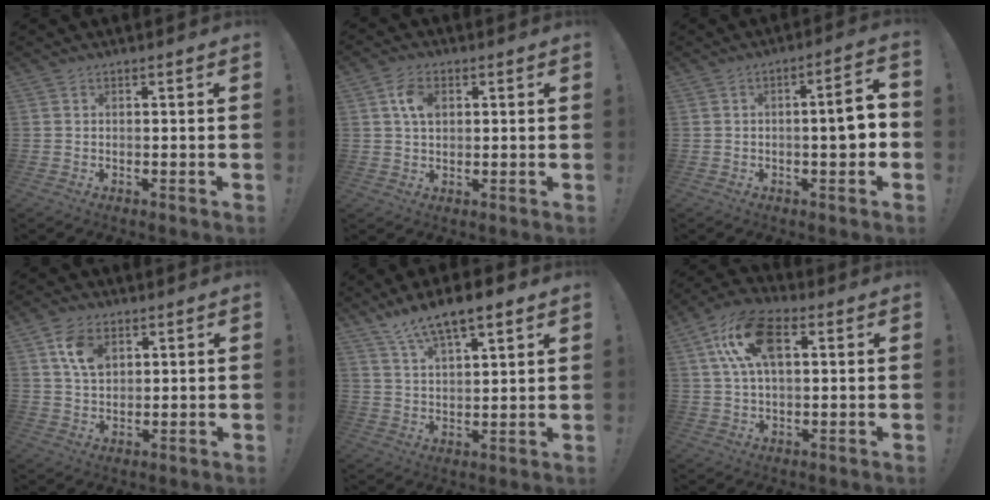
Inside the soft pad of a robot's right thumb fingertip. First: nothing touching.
{"total": 6.5, "force": [2.0, 4.4, 4.4], "torque": [-0.066, 0.003, 0.037]}
{"total": 7.3, "force": [-0.7, 1.3, 7.2], "torque": [-0.088, -0.002, -0.019]}
{"total": 8.5, "force": [3.9, 5.6, 5.0], "torque": [-0.077, -0.006, 0.073]}
{"total": 10.3, "force": [8.0, 3.0, 5.9], "torque": [-0.104, -0.042, 0.143]}
{"total": 16.4, "force": [5.2, 9.0, 12.6], "torque": [-0.225, 0.007, 0.096]}